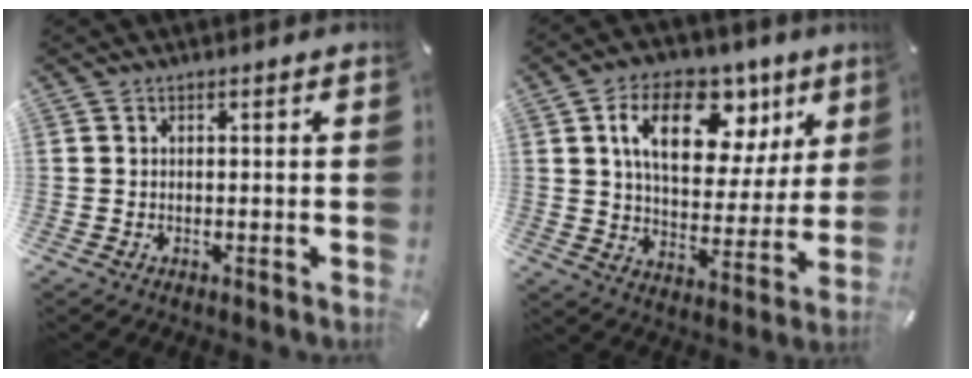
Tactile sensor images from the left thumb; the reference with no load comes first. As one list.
[{"total": 18.1, "force": [8.3, 10.7, 12.1], "torque": [-0.186, -0.025, 0.139]}]